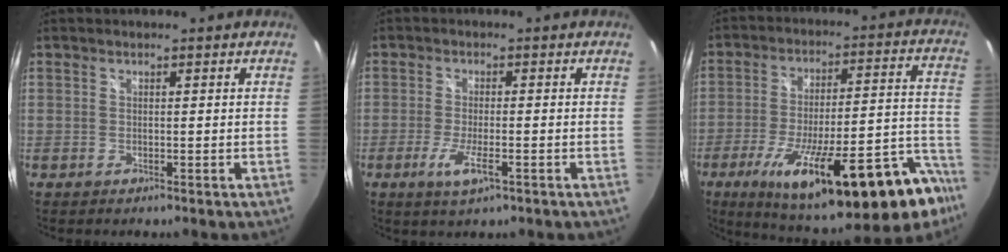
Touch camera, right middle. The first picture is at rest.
{"total": 5.3, "force": [-2.5, 1.1, 4.5], "torque": [-0.097, -0.012, -0.045]}
{"total": 30.5, "force": [-20.0, 7.4, 21.8], "torque": [-0.322, -0.030, -0.282]}